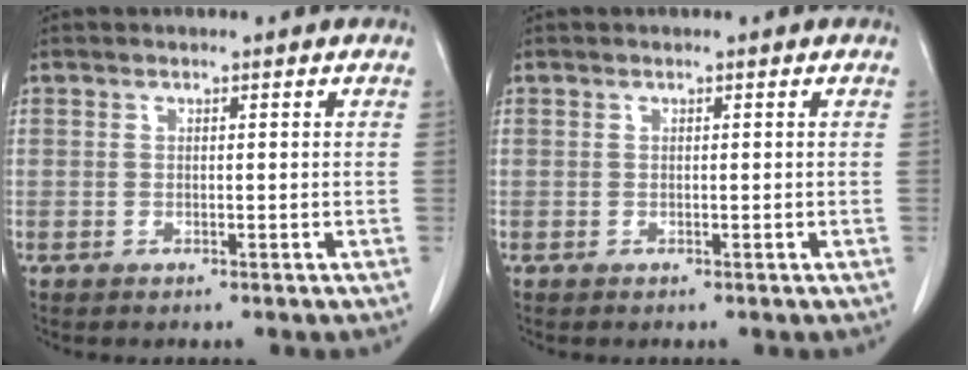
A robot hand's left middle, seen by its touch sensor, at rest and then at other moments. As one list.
[{"total": 0.0}]